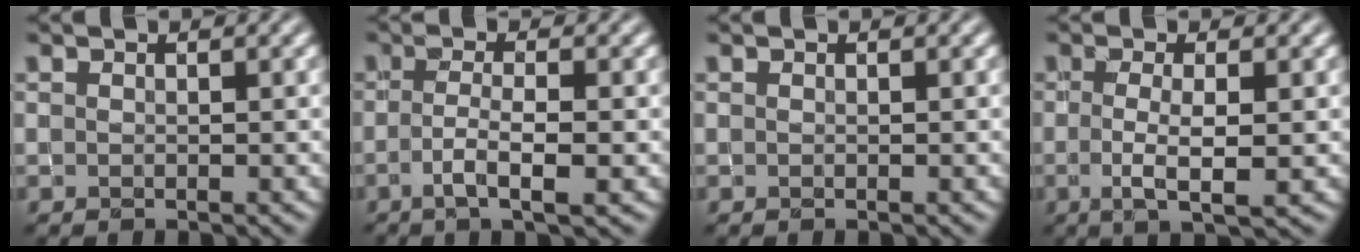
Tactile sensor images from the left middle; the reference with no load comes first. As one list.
[{"total": 3.4, "force": [-1.0, 0.7, 3.1], "torque": [-0.060, 0.000, -0.020]}, {"total": 0.0}, {"total": 3.7, "force": [-0.5, 0.9, 3.6], "torque": [-0.069, -0.012, -0.008]}]